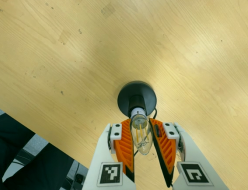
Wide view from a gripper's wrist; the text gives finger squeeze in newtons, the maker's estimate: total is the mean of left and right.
{"total": 14.1, "left": 13.3, "right": 14.9}